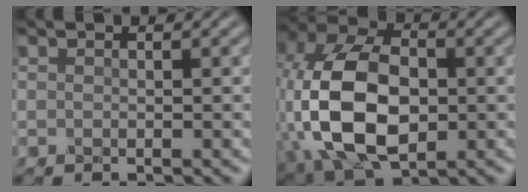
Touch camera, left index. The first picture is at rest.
{"total": 13.6, "force": [-2.1, 8.5, 10.4], "torque": [-0.237, -0.002, -0.050]}